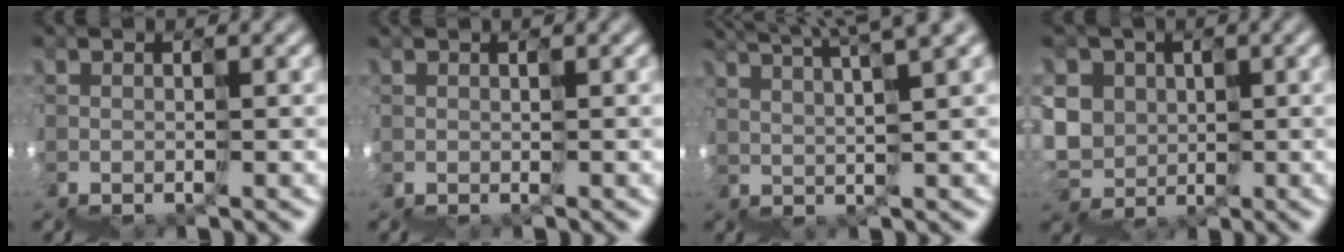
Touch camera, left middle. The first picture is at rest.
{"total": 0.5, "force": [0.5, 0.0, -0.1], "torque": [0.011, 0.008, 0.009]}
{"total": 8.0, "force": [7.2, 0.2, 3.5], "torque": [-0.045, 0.072, 0.102]}
{"total": 4.5, "force": [1.9, 3.4, -2.2], "torque": [0.013, 0.025, 0.006]}